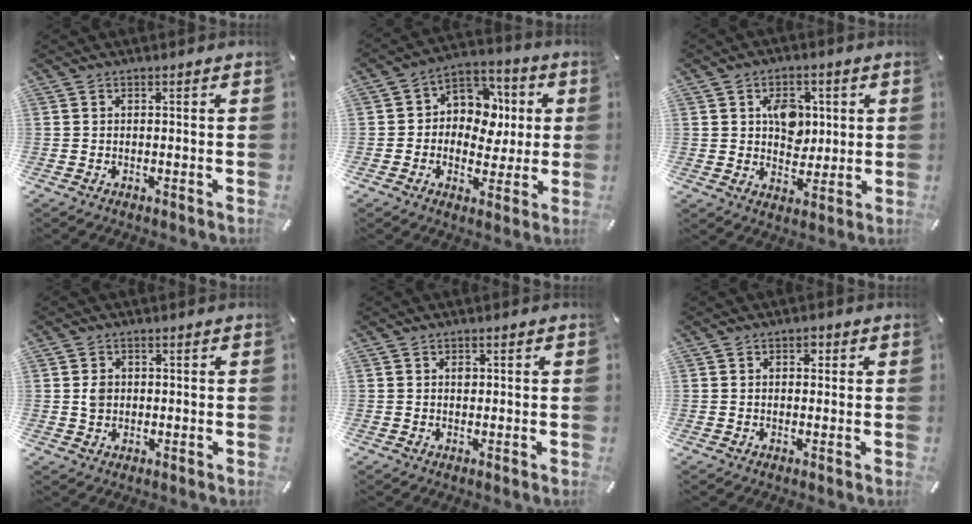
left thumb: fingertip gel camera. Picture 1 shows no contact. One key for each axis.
{"total": 10.1, "fx": 0.3, "fy": 9.0, "fz": 4.5, "tx": -0.060, "ty": 0.001, "tz": 0.009}
{"total": 7.9, "fx": 2.1, "fy": 6.3, "fz": 4.2, "tx": -0.050, "ty": -0.002, "tz": 0.031}
{"total": 2.5, "fx": 0.3, "fy": 2.3, "fz": 1.0, "tx": -0.015, "ty": 0.003, "tz": 0.003}
{"total": 1.0, "fx": 0.3, "fy": 0.7, "fz": 0.6, "tx": 0.004, "ty": -0.004, "tz": 0.002}
{"total": 1.7, "fx": 0.4, "fy": 1.4, "fz": 0.9, "tx": -0.003, "ty": 0.002, "tz": 0.001}